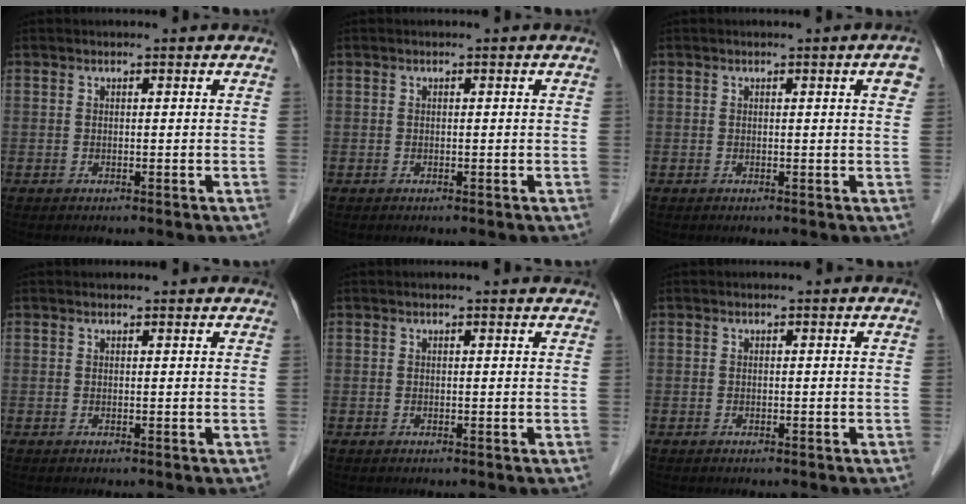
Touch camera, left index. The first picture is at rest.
{"total": 0.0}
{"total": 2.0, "force": [0.8, 0.1, 1.8], "torque": [-0.020, 0.002, 0.009]}
{"total": 2.4, "force": [2.3, 0.5, 0.6], "torque": [-0.014, 0.019, 0.023]}
{"total": 2.2, "force": [2.1, 0.1, 0.6], "torque": [-0.012, 0.007, 0.017]}
{"total": 0.0}